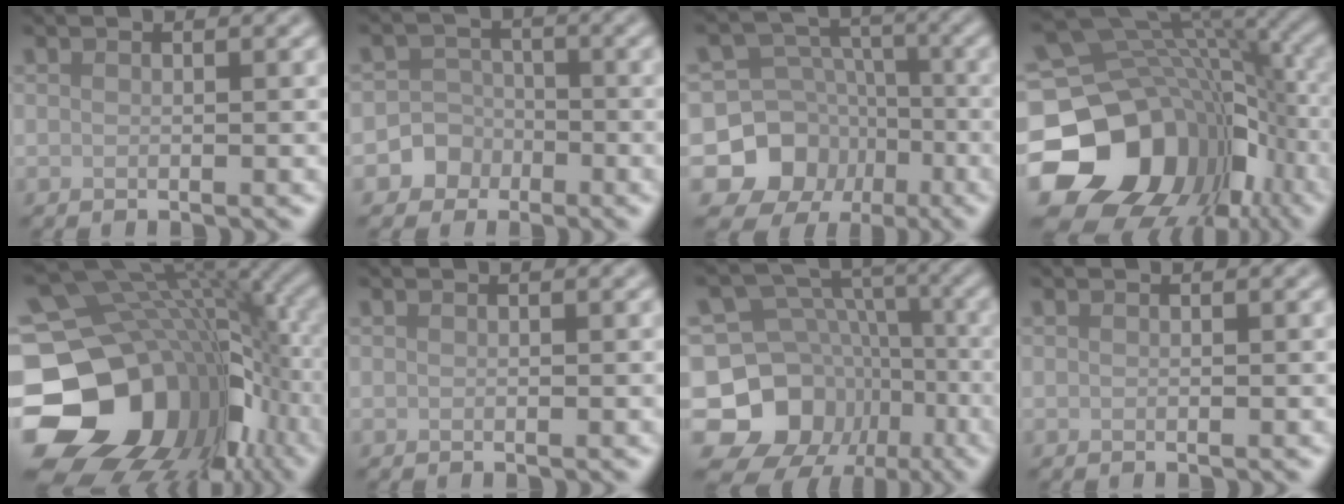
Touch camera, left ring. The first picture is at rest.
{"total": 3.7, "force": [-1.7, 3.2, 0.3], "torque": [0.034, 0.004, -0.045]}
{"total": 8.3, "force": [-3.8, 7.1, 1.9], "torque": [-0.027, 0.010, -0.085]}
{"total": 17.1, "force": [-5.9, 13.6, 8.5], "torque": [-0.149, -0.014, -0.072]}
{"total": 18.2, "force": [-5.5, 13.7, 10.7], "torque": [-0.220, -0.032, -0.075]}
{"total": 0.0}
{"total": 12.1, "force": [-5.3, 10.1, 3.9], "torque": [-0.075, 0.014, -0.100]}
{"total": 0.0}